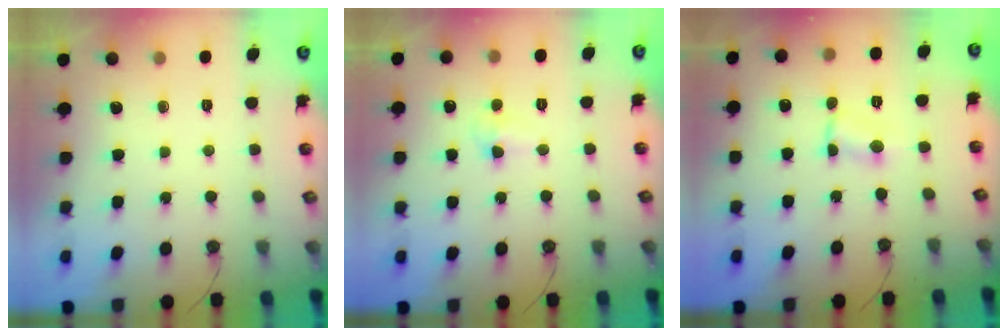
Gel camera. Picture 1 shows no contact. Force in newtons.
{"total": 2.8, "press": 2.6, "slide": 0.9}
{"total": 2.0, "press": 2.0, "slide": 0.3}